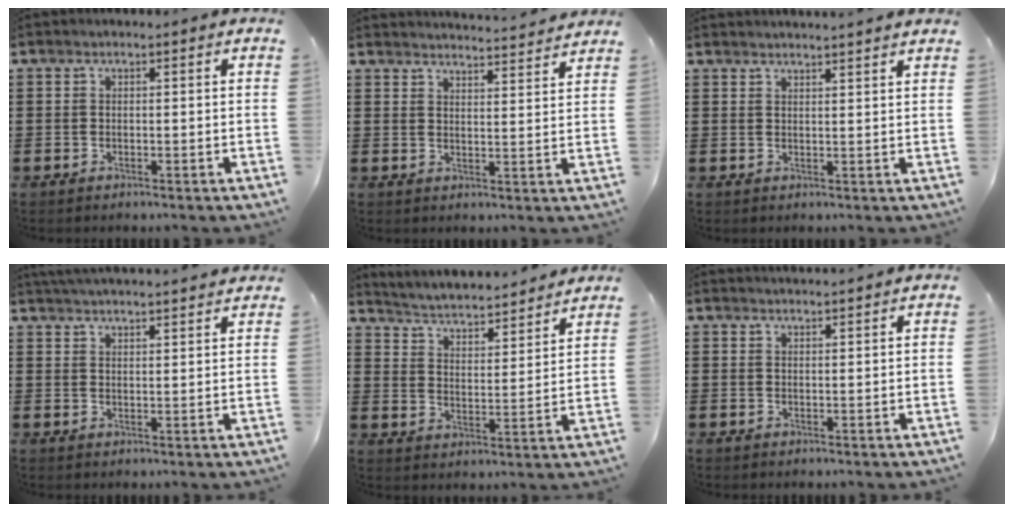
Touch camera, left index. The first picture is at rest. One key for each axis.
{"total": 3.6, "fx": 3.5, "fy": -0.6, "fz": 0.2, "tx": -0.008, "ty": -0.028, "tz": 0.059}
{"total": 2.1, "fx": 2.0, "fy": -0.5, "fz": 0.1, "tx": -0.006, "ty": -0.004, "tz": 0.040}
{"total": 3.6, "fx": 3.5, "fy": -0.5, "fz": 0.3, "tx": -0.016, "ty": -0.015, "tz": 0.064}
{"total": 3.4, "fx": 3.3, "fy": -0.3, "fz": 0.5, "tx": -0.030, "ty": -0.035, "tz": 0.048}
{"total": 1.5, "fx": 1.5, "fy": -0.2, "fz": 0.1, "tx": -0.004, "ty": 0.000, "tz": 0.029}